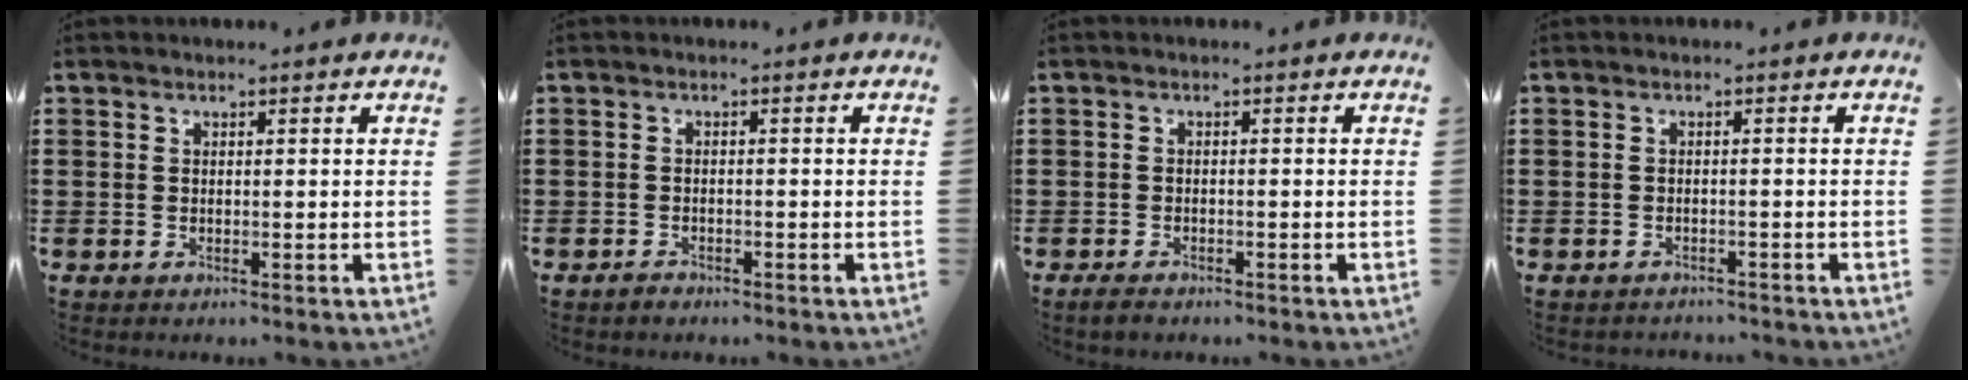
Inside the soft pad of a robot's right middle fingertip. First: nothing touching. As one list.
[{"total": 0.9, "force": [-0.8, 0.3, 0.2], "torque": [-0.006, -0.001, -0.017]}, {"total": 1.1, "force": [-0.9, 0.5, 0.5], "torque": [-0.019, -0.005, -0.020]}, {"total": 1.0, "force": [-1.0, 0.1, 0.0], "torque": [-0.003, 0.001, -0.022]}]